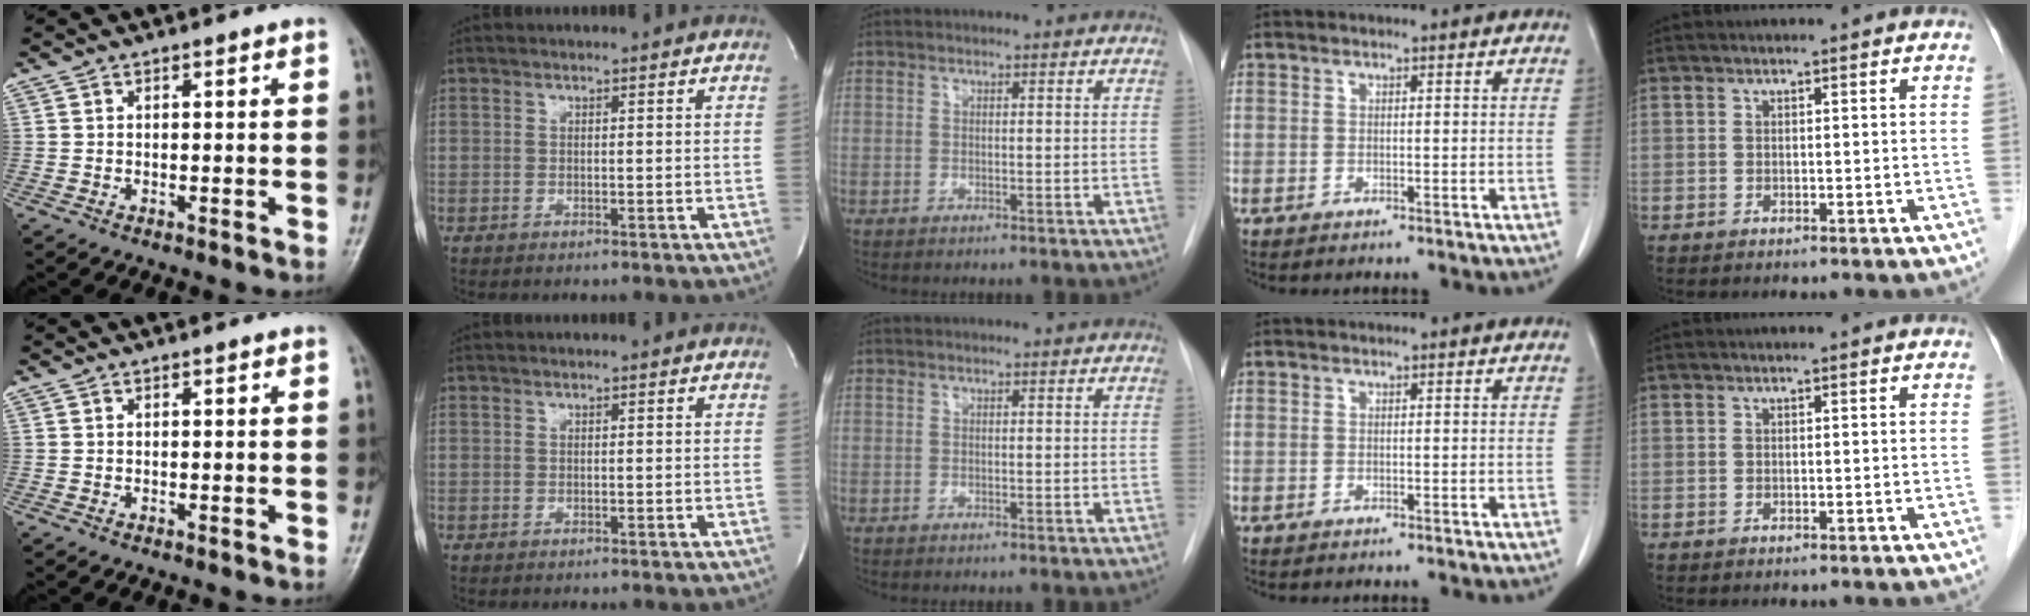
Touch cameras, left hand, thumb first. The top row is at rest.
{}